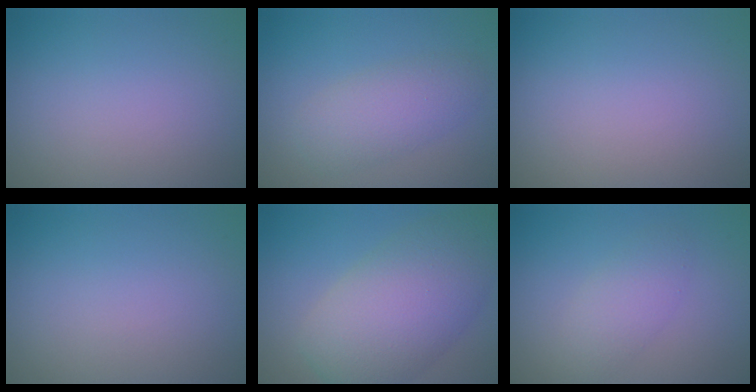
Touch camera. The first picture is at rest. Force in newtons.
{"total": 3.2, "press": 3.2, "slide": 0.1}
{"total": 0.0}
{"total": 0.0}
{"total": 9.2, "press": 9.2, "slide": 0.4}
{"total": 2.5, "press": 2.5, "slide": 0.2}